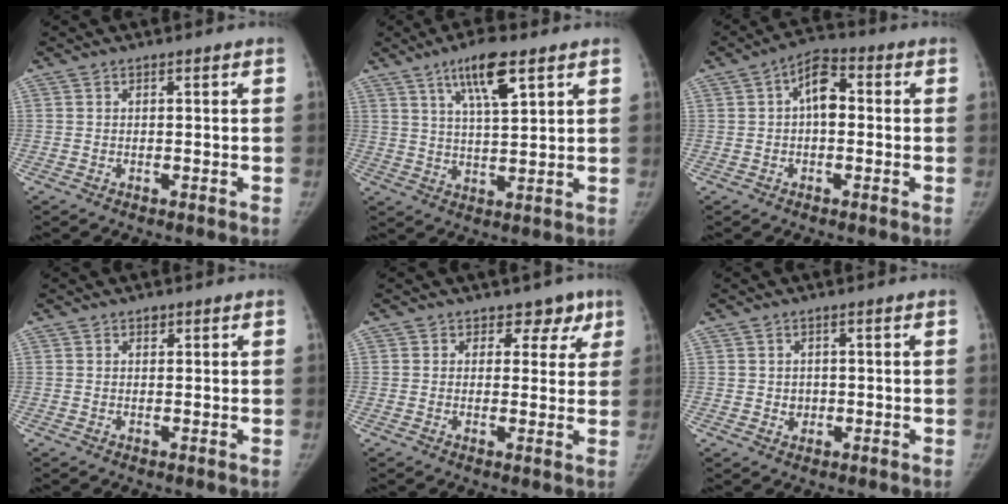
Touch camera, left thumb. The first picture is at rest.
{"total": 9.3, "force": [5.2, 2.2, 7.3], "torque": [-0.123, -0.025, 0.094]}
{"total": 6.6, "force": [0.4, 3.9, 5.2], "torque": [-0.070, 0.021, -0.008]}
{"total": 0.9, "force": [0.6, 0.6, 0.3], "torque": [0.000, -0.003, 0.007]}
{"total": 5.2, "force": [3.1, 4.1, 0.7], "torque": [0.032, -0.011, 0.023]}
{"total": 2.0, "force": [-0.1, 1.9, 0.7], "torque": [0.000, 0.002, 0.001]}